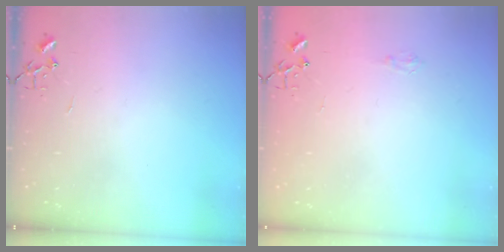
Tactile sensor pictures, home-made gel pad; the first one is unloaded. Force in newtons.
{"total": 3.8, "press": 3.8, "slide": 0.5}